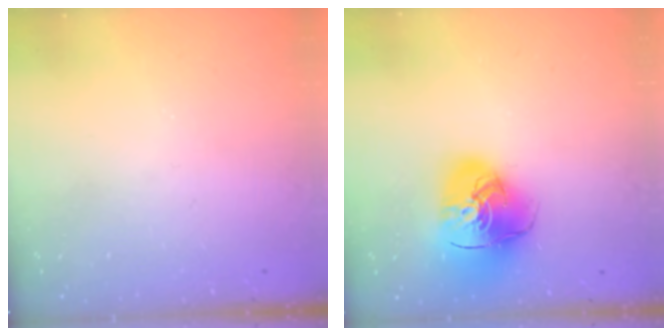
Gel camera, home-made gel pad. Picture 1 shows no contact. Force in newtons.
{"total": 17.2, "press": 17.1, "slide": 2.0}